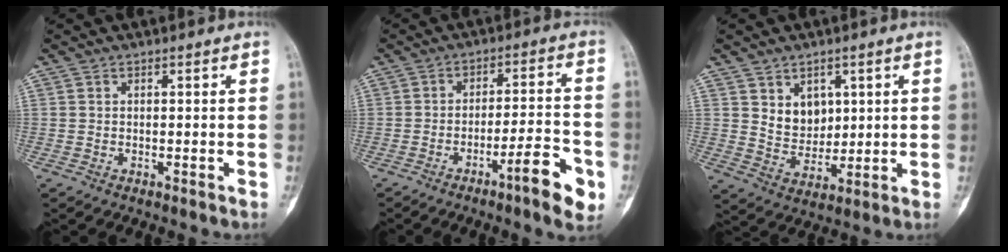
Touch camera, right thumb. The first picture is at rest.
{"total": 9.8, "force": [-4.8, 1.7, 8.3], "torque": [-0.116, 0.030, -0.068]}
{"total": 6.9, "force": [2.5, 5.4, 3.6], "torque": [-0.030, -0.022, 0.055]}